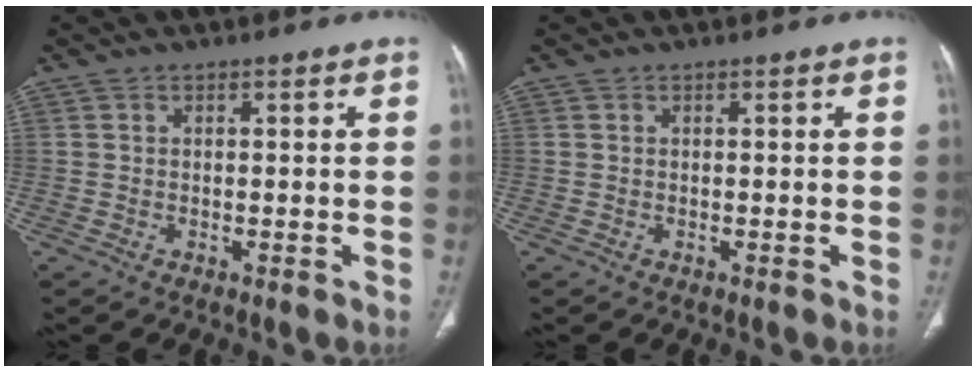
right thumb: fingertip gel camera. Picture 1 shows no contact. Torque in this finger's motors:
{"motor_torque": [0.06, 0.06, -0.14, -0.13, 0.03]}